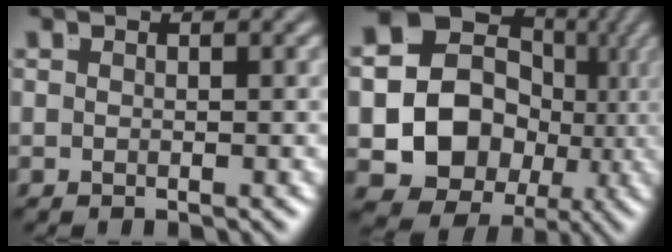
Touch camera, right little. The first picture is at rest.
{"total": 19.6, "force": [-0.5, 16.8, 10.1], "torque": [-0.258, -0.068, -0.006]}